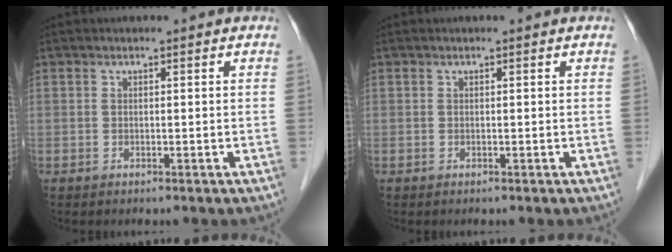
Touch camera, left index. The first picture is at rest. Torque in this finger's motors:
{"motor_torque": [-0.16, 0.04, 0.04, 0.00]}